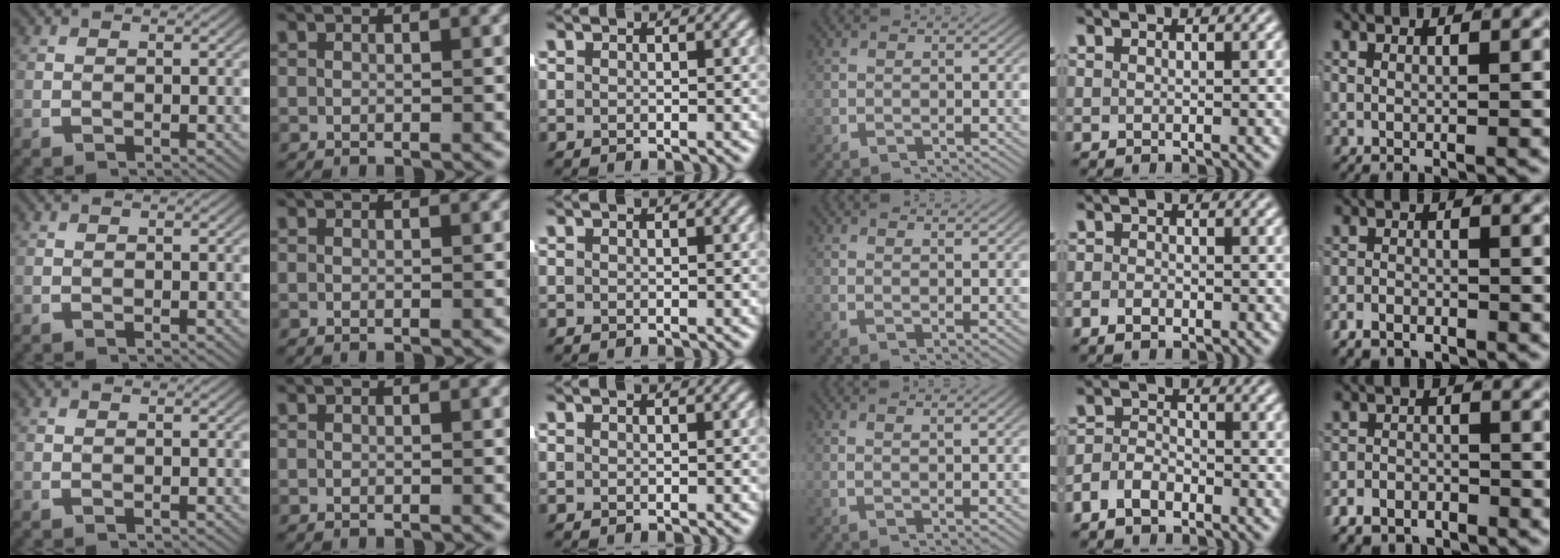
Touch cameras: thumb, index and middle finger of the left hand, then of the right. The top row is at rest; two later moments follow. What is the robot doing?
{"motion": "lift_and_place", "object": "shirt"}